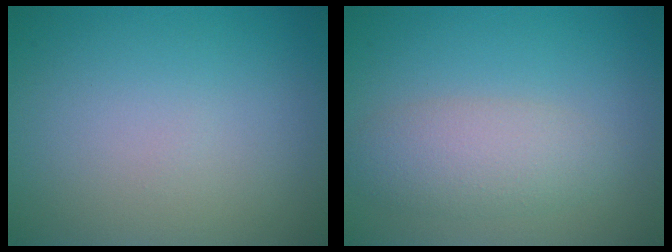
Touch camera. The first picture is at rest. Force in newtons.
{"total": 3.5, "press": 3.5, "slide": 0.1}